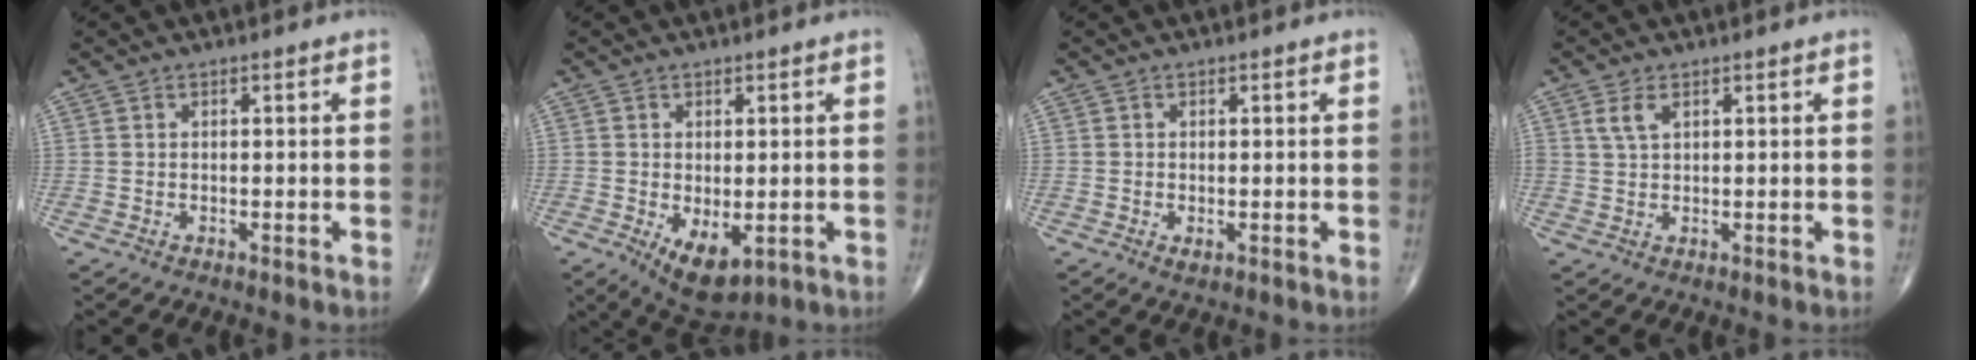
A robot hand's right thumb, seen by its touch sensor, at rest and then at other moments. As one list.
[{"total": 7.4, "force": [-1.8, 3.9, 6.0], "torque": [-0.087, -0.014, -0.011]}, {"total": 1.1, "force": [-0.2, 0.7, 0.9], "torque": [-0.015, -0.004, 0.000]}, {"total": 3.1, "force": [1.5, 1.6, 2.2], "torque": [-0.044, 0.002, 0.035]}]